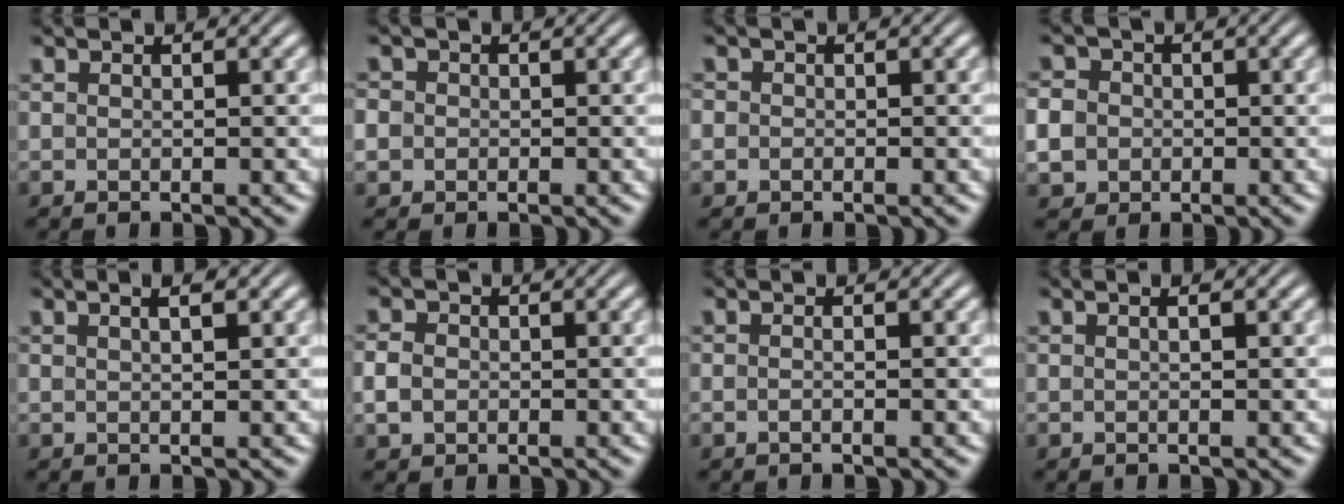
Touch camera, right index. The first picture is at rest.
{"total": 3.5, "force": [-0.5, 3.4, 0.9], "torque": [-0.036, -0.010, -0.013]}
{"total": 1.7, "force": [-0.3, 1.6, 0.2], "torque": [-0.012, -0.005, -0.010]}
{"total": 5.0, "force": [-0.5, 4.6, 1.7], "torque": [-0.050, -0.015, -0.010]}
{"total": 1.6, "force": [0.7, 0.2, 1.4], "torque": [-0.016, 0.005, 0.010]}
{"total": 2.3, "force": [-0.4, 2.0, 1.0], "torque": [-0.032, -0.006, -0.005]}
{"total": 0.6, "force": [-0.4, 0.1, 0.5], "torque": [-0.008, 0.002, -0.010]}
{"total": 0.7, "force": [0.1, 0.0, 0.7], "torque": [-0.007, 0.004, 0.000]}